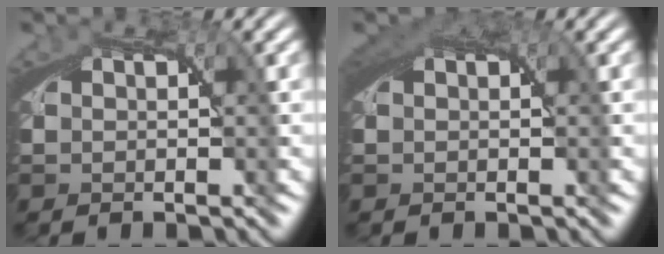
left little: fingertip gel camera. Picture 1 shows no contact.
{"total": 1.7, "force": [0.6, 1.0, 1.2], "torque": [-0.026, -0.003, 0.010]}